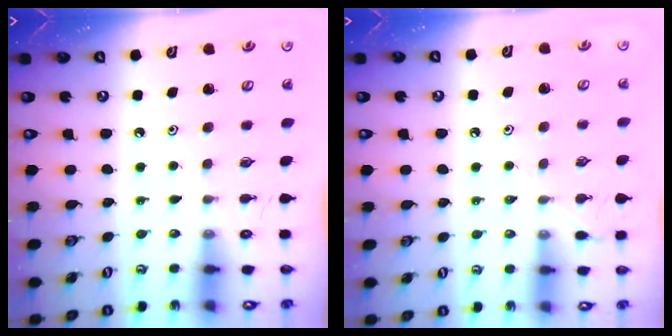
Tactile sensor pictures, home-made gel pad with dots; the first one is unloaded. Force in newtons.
{"total": 2.5, "press": 2.4, "slide": 0.6}